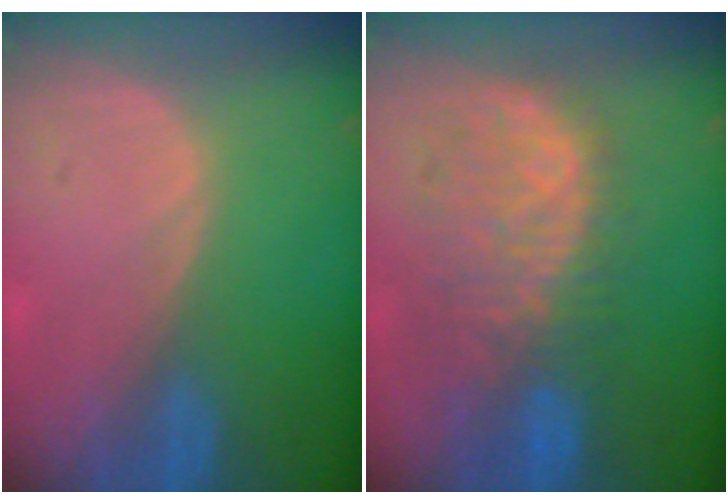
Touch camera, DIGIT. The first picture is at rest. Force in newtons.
{"total": 10.3, "press": 9.4, "slide": 4.3}